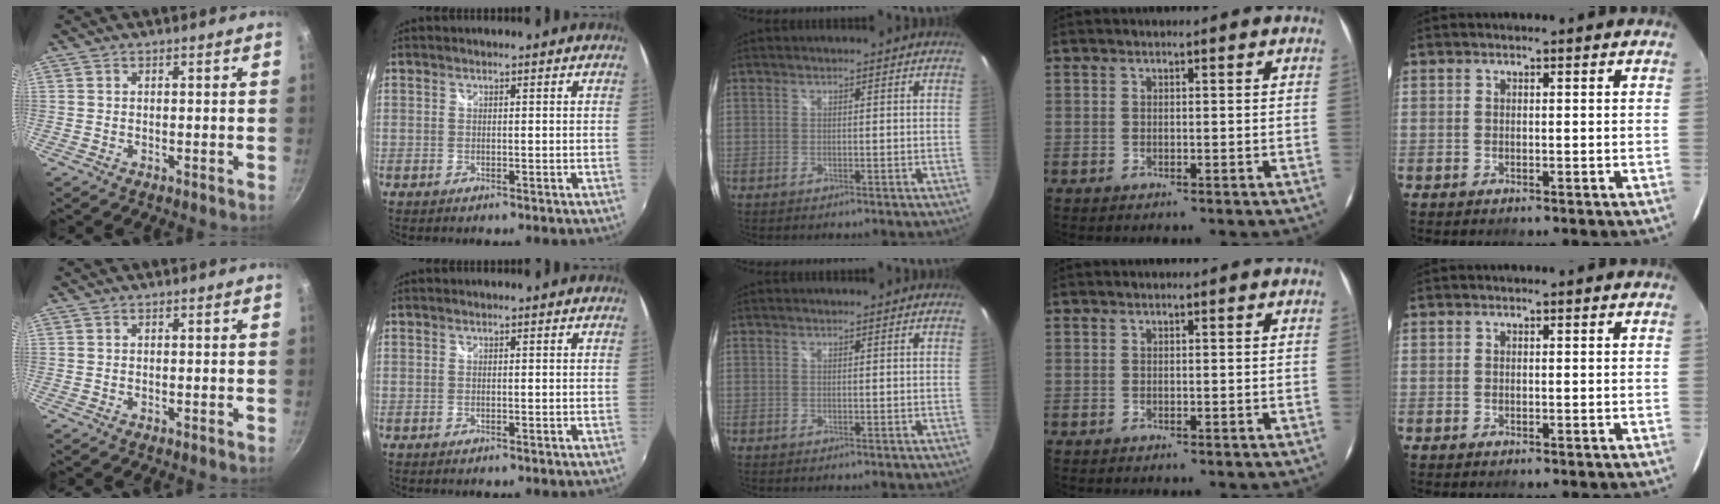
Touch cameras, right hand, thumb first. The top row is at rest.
{}